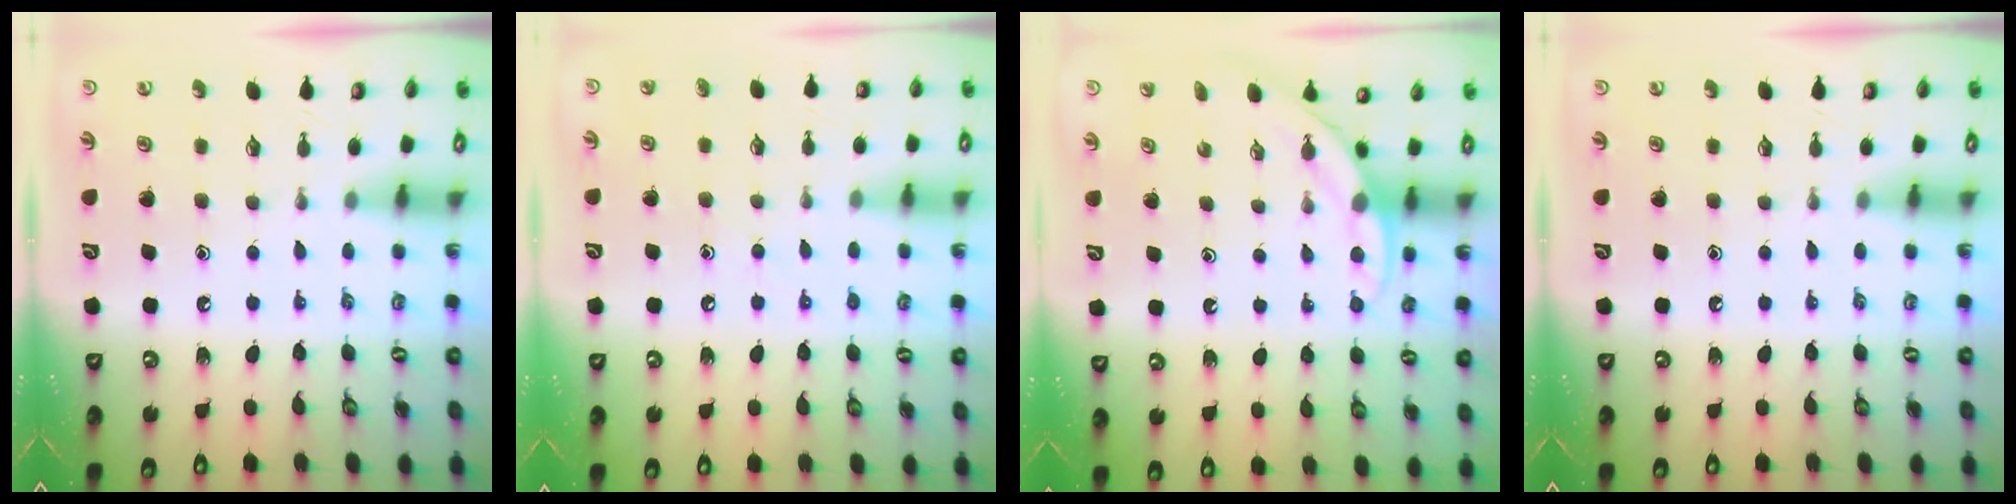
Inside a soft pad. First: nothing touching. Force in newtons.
{"total": 5.7, "press": 5.6, "slide": 0.6}
{"total": 5.4, "press": 5.4, "slide": 0.2}
{"total": 0.0}